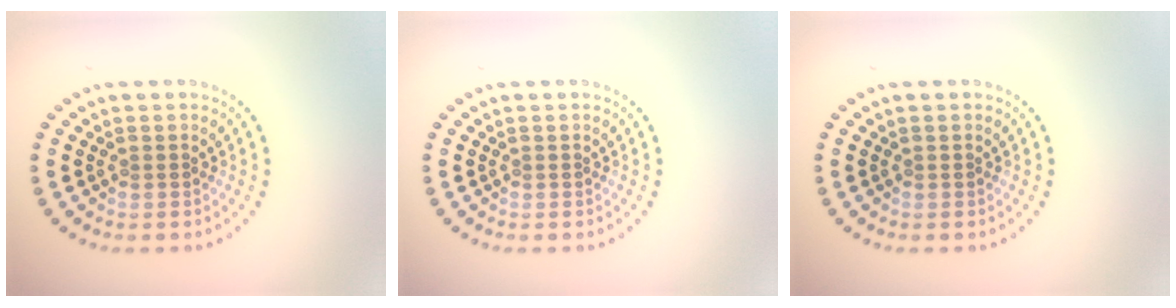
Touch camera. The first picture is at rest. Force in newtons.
{"total": 0.0}
{"total": 0.0}